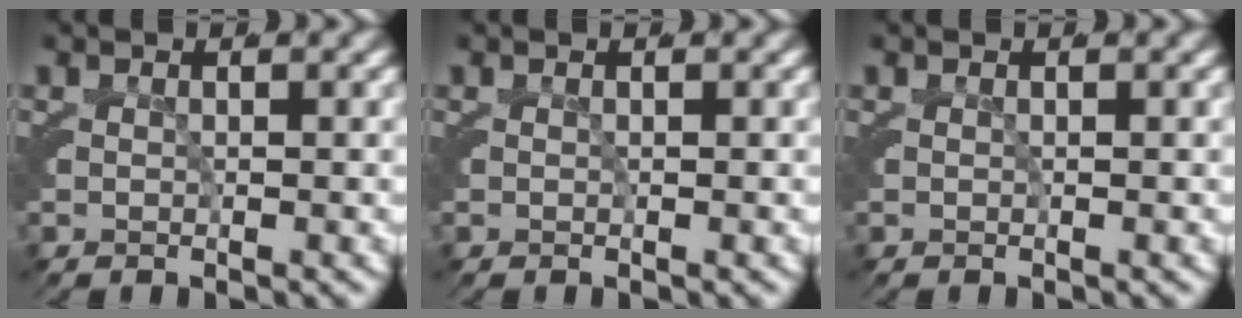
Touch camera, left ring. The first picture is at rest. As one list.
[{"total": 0.0}, {"total": 0.0}]